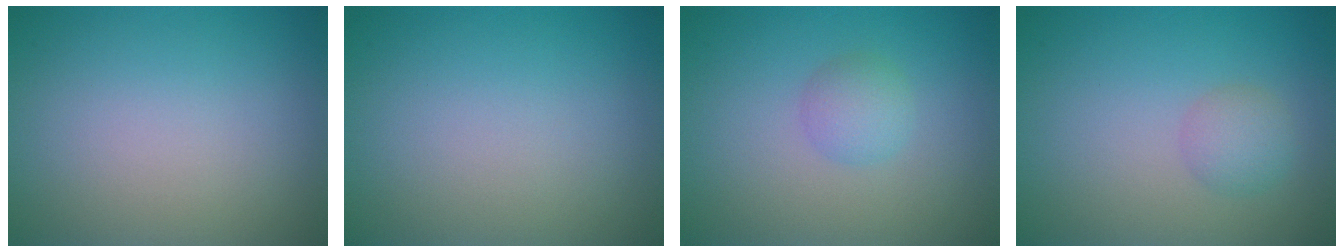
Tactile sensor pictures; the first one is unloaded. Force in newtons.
{"total": 0.0}
{"total": 1.8, "press": 1.8, "slide": 0.0}
{"total": 1.6, "press": 1.6, "slide": 0.2}